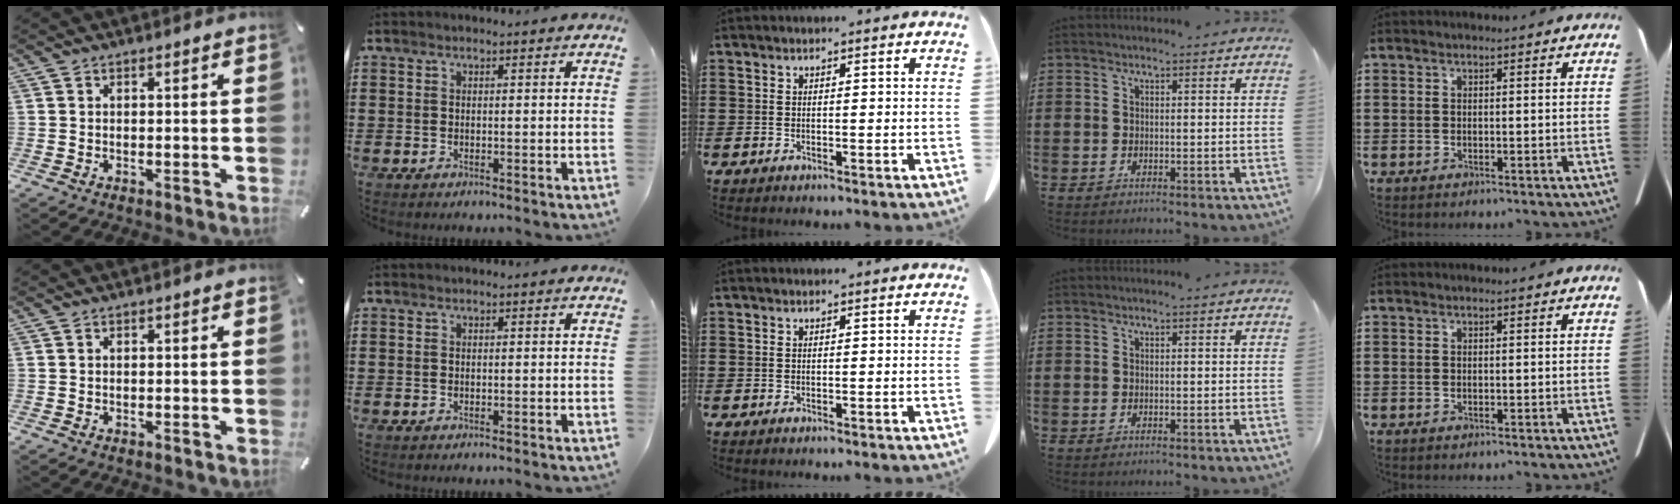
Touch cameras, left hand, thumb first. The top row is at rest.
{}